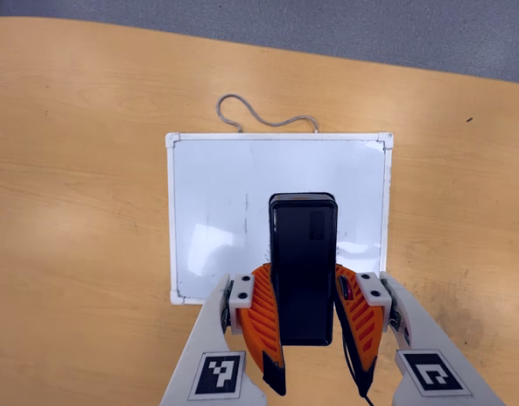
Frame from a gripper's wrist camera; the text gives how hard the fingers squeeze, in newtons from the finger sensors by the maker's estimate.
{"total": 8.7, "left": 7.3, "right": 10.1}